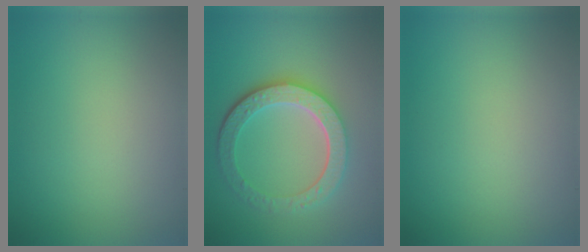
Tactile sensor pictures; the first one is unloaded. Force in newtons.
{"total": 5.9, "press": 4.6, "slide": 3.7}
{"total": 0.0}